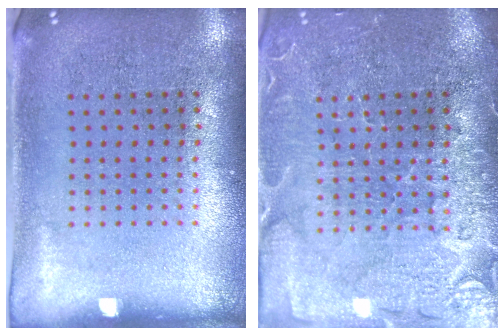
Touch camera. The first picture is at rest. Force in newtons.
{"total": 3.7, "press": 3.5, "slide": 1.1}